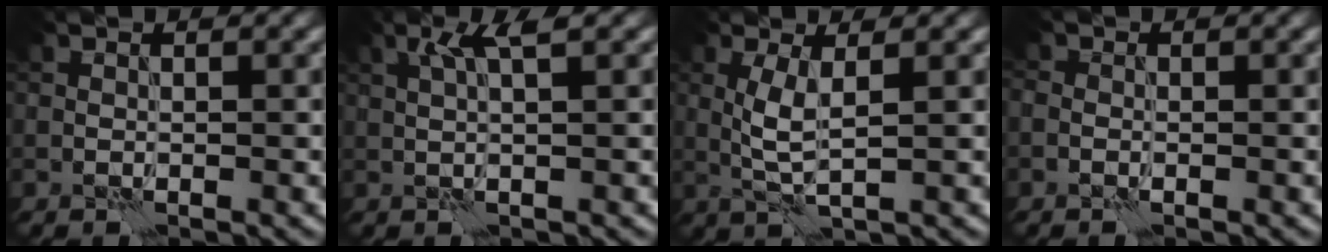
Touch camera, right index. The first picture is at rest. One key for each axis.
{"total": 2.8, "fx": 1.3, "fy": 0.1, "fz": 2.5, "tx": -0.052, "ty": 0.004, "tz": 0.026}
{"total": 2.8, "fx": 0.3, "fy": 0.5, "fz": 2.8, "tx": -0.060, "ty": -0.004, "tz": 0.009}
{"total": 0.8, "fx": -0.2, "fy": 0.8, "fz": 0.2, "tx": -0.002, "ty": -0.003, "tz": -0.007}